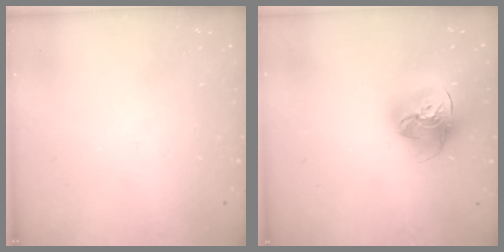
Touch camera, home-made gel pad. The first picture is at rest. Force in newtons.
{"total": 17.7, "press": 17.6, "slide": 1.8}